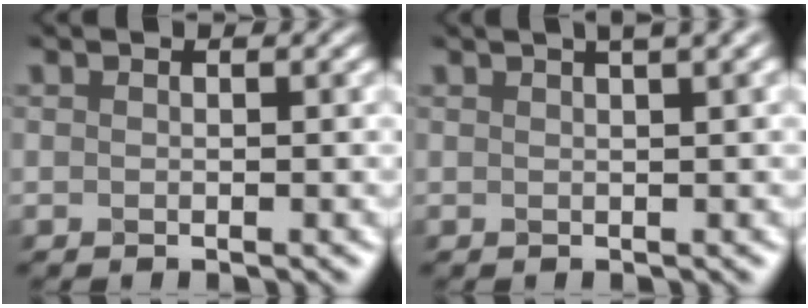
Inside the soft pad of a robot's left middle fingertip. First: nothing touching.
{"total": 3.8, "force": [2.4, 1.2, 2.8], "torque": [-0.022, 0.038, 0.019]}